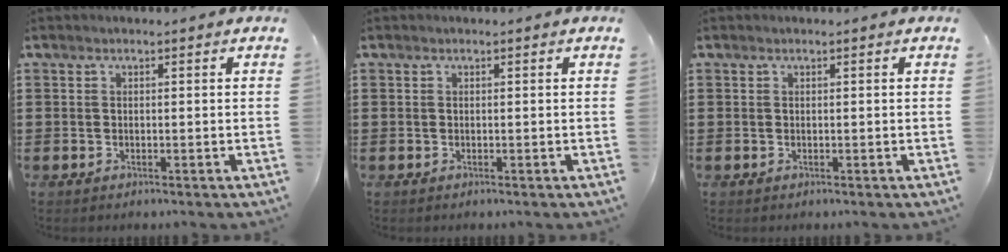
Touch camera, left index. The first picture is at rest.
{"total": 0.0}
{"total": 0.0}